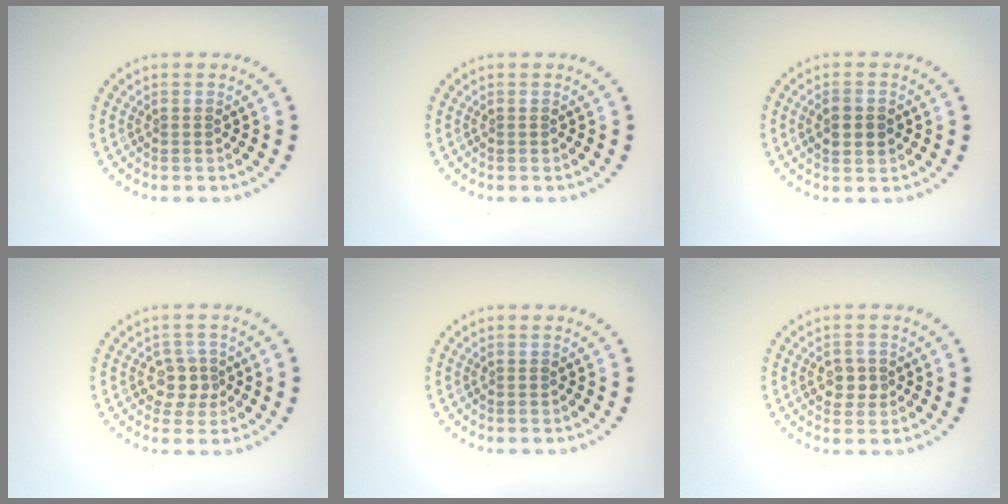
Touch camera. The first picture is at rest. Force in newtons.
{"total": 0.0}
{"total": 2.3, "press": 2.2, "slide": 0.1}
{"total": 2.4, "press": 2.2, "slide": 1.0}
{"total": 0.0}
{"total": 2.1, "press": 2.0, "slide": 0.3}